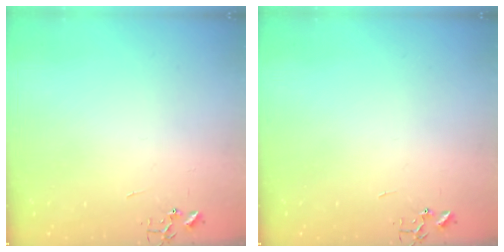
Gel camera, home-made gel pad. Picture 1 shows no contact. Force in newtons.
{"total": 0.0}